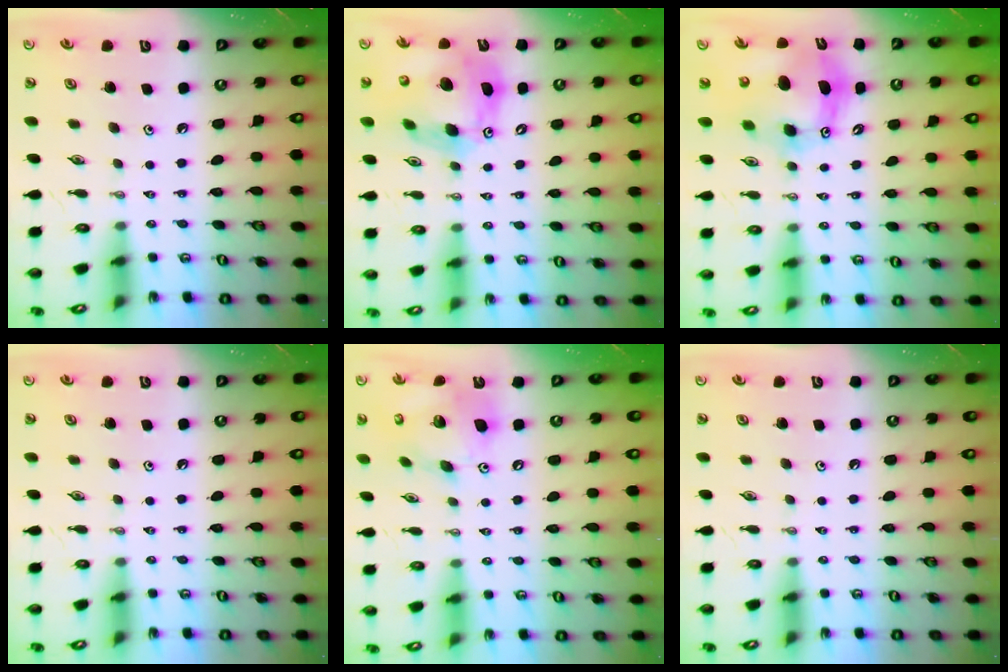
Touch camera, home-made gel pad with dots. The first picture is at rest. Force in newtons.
{"total": 16.6, "press": 16.4, "slide": 2.6}
{"total": 11.6, "press": 11.3, "slide": 2.7}
{"total": 0.0}
{"total": 17.2, "press": 16.9, "slide": 3.3}
{"total": 0.0}